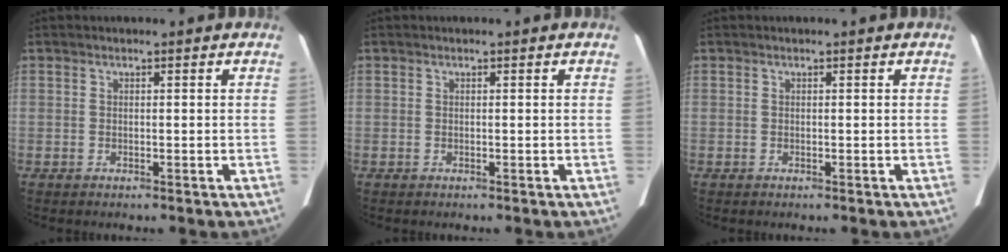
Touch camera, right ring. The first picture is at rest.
{"total": 0.0}
{"total": 0.0}